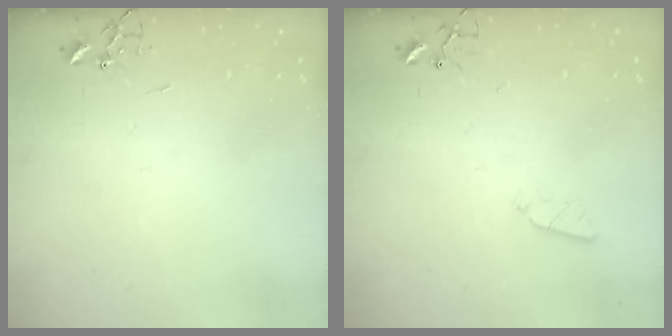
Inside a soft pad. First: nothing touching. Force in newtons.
{"total": 2.9, "press": 2.8, "slide": 0.5}